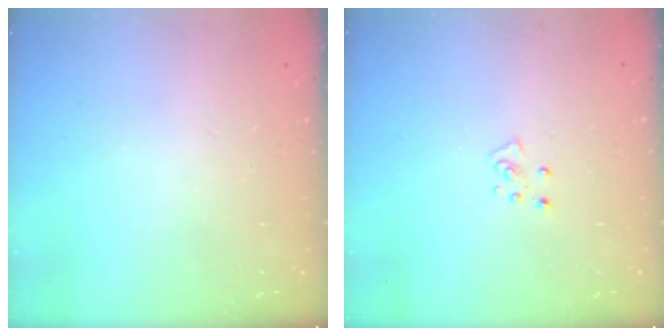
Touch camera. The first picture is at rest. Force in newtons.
{"total": 4.2, "press": 4.1, "slide": 0.5}